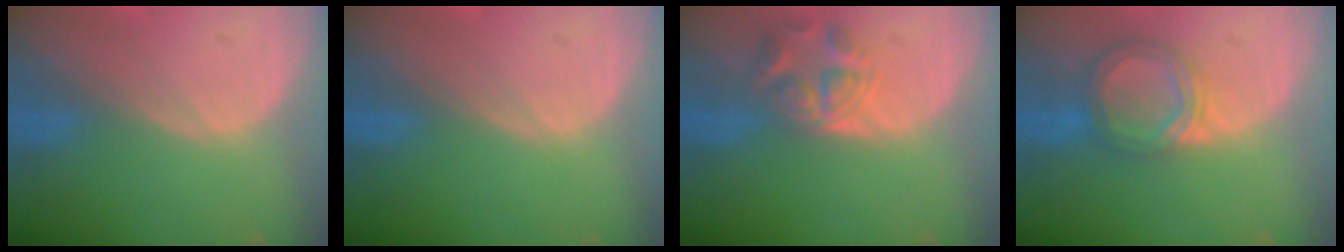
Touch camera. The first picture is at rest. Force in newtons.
{"total": 0.0}
{"total": 5.7, "press": 5.1, "slide": 2.4}
{"total": 6.3, "press": 5.9, "slide": 2.3}